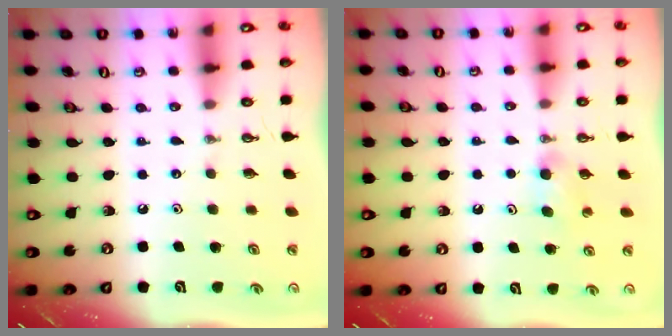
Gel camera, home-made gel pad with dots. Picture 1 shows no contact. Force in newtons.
{"total": 7.9, "press": 2.0, "slide": 7.7}